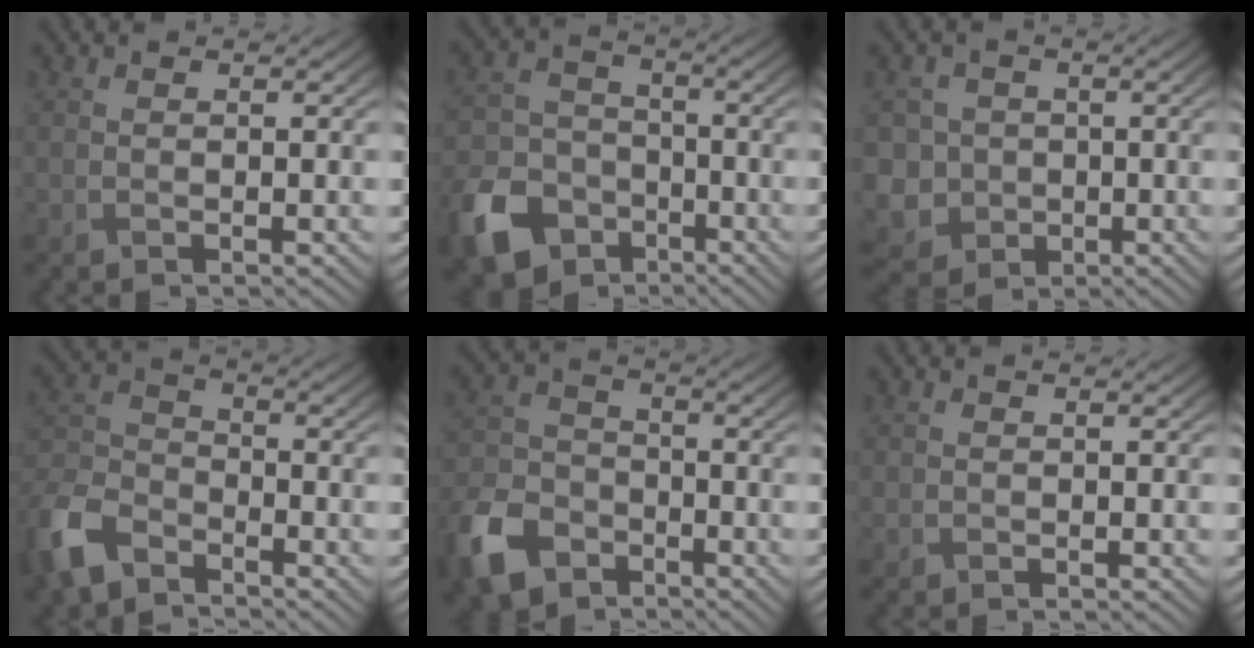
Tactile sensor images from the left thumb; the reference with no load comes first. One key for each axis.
{"total": 12.0, "fx": -6.7, "fy": 8.3, "fz": 5.6, "tx": -0.151, "ty": -0.036, "tz": -0.136}
{"total": 5.7, "fx": -1.0, "fy": 5.4, "fz": 1.3, "tx": -0.042, "ty": -0.013, "tz": -0.041}
{"total": 9.3, "fx": -6.5, "fy": 5.0, "fz": 4.4, "tx": -0.113, "ty": -0.014, "tz": -0.151}
{"total": 10.2, "fx": -6.2, "fy": 6.6, "fz": 4.7, "tx": -0.126, "ty": -0.022, "tz": -0.139}
{"total": 0.5, "fx": 0.0, "fy": 0.5, "fz": -0.1, "tx": 0.003, "ty": -0.003, "tz": -0.003}